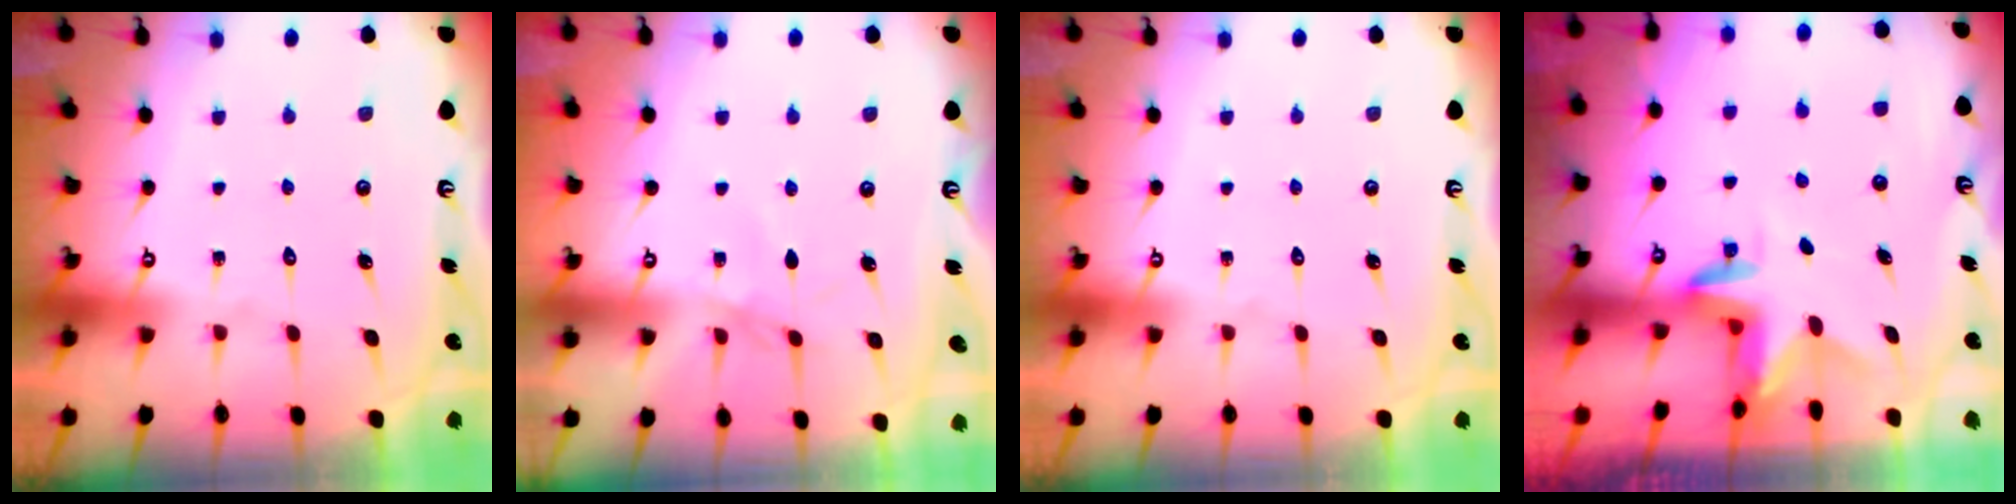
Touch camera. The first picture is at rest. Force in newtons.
{"total": 1.8, "press": 1.7, "slide": 0.4}
{"total": 0.0}
{"total": 3.1, "press": 3.1, "slide": 0.2}